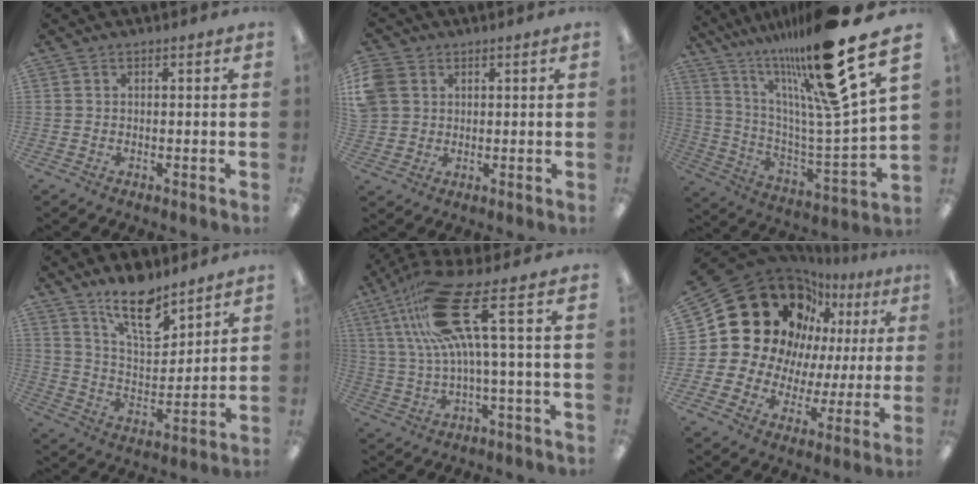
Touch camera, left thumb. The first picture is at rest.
{"total": 5.8, "force": [1.8, 5.1, 2.0], "torque": [-0.058, 0.012, 0.039]}
{"total": 24.6, "force": [17.7, 3.1, 16.8], "torque": [-0.271, -0.106, 0.276]}
{"total": 14.3, "force": [10.7, 5.1, 8.0], "torque": [-0.126, -0.063, 0.184]}
{"total": 19.4, "force": [7.2, 4.1, 17.5], "torque": [-0.350, -0.018, 0.112]}
{"total": 24.0, "force": [10.7, 18.0, 11.8], "torque": [-0.207, -0.066, 0.228]}